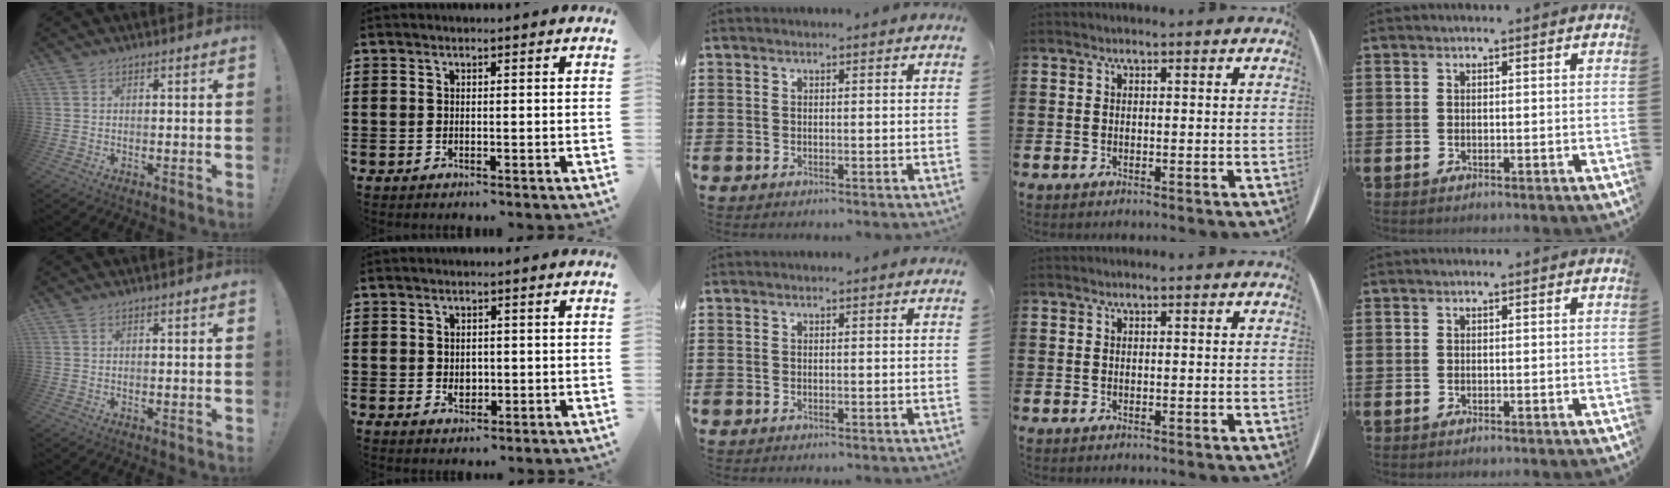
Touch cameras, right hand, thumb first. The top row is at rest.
{"index": {"total": 1.8, "force": [0.0, 1.4, 1.1], "torque": [-0.015, 0.003, -0.002]}}